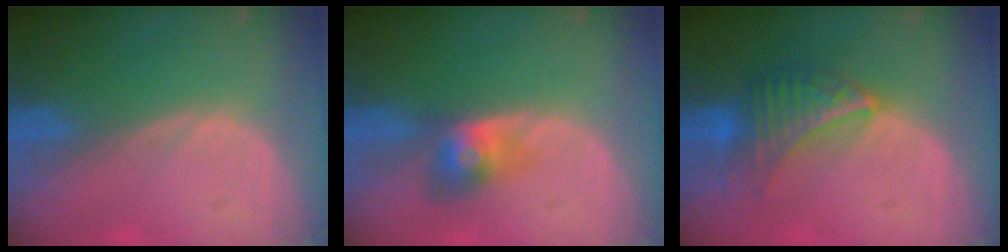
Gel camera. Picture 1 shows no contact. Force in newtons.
{"total": 4.0, "press": 4.0, "slide": 0.2}
{"total": 6.7, "press": 6.6, "slide": 1.2}